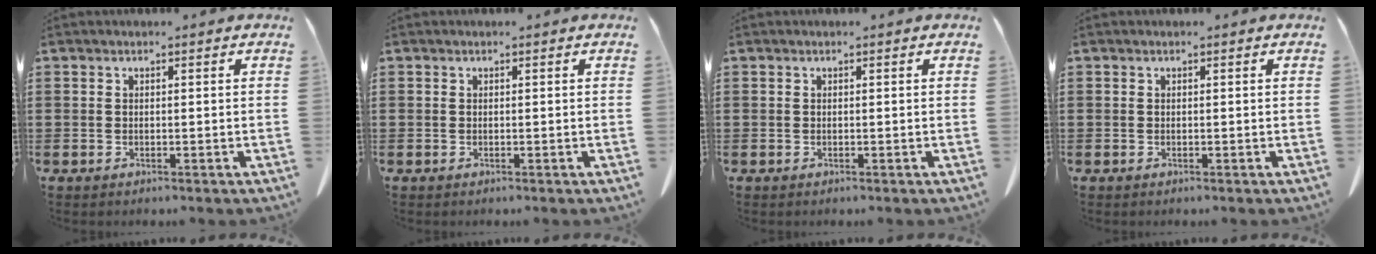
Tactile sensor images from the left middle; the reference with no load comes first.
{"total": 0.0}
{"total": 0.0}
{"total": 0.0}